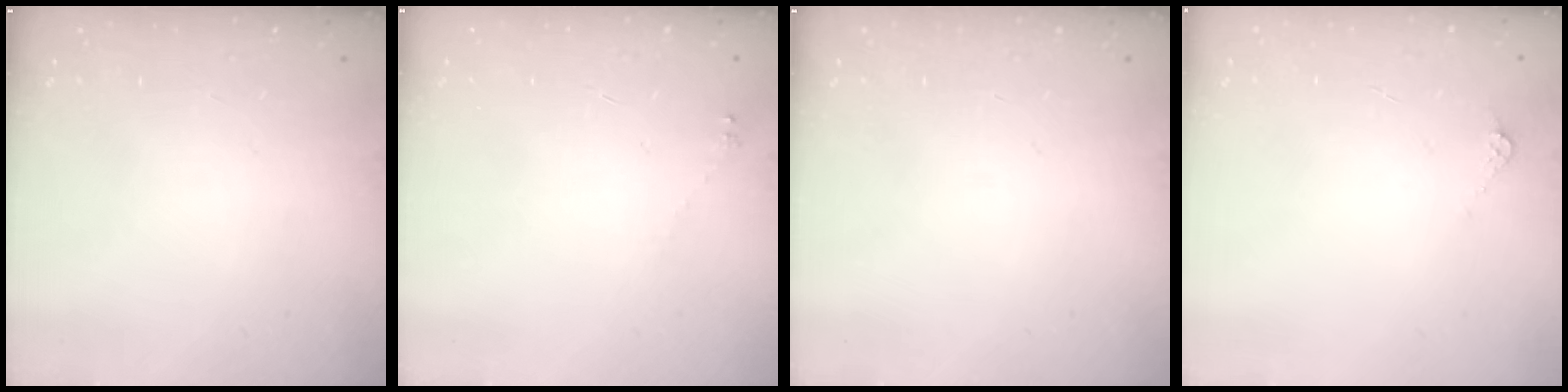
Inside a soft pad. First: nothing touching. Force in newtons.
{"total": 1.7, "press": 1.6, "slide": 0.2}
{"total": 0.0}
{"total": 4.8, "press": 4.8, "slide": 0.6}